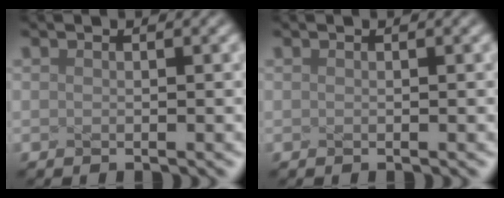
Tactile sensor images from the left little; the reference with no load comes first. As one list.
[{"total": 0.0}]